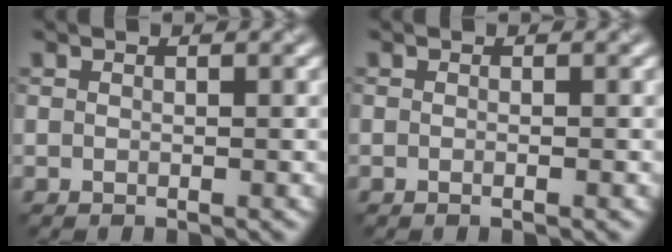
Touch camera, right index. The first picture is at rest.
{"total": 0.8, "force": [-0.2, 0.2, 0.7], "torque": [-0.007, -0.006, -0.006]}